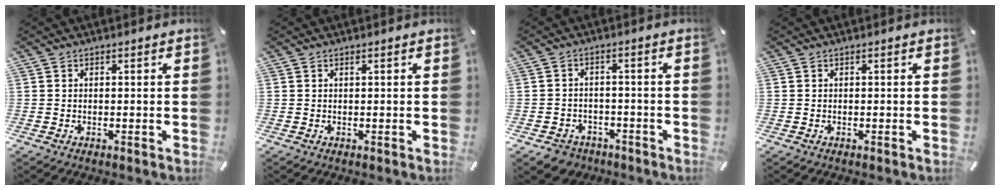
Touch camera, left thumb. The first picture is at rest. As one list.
[{"total": 0.0}, {"total": 4.8, "force": [-3.1, 3.5, 0.9], "torque": [-0.017, 0.018, -0.057]}, {"total": 0.0}]